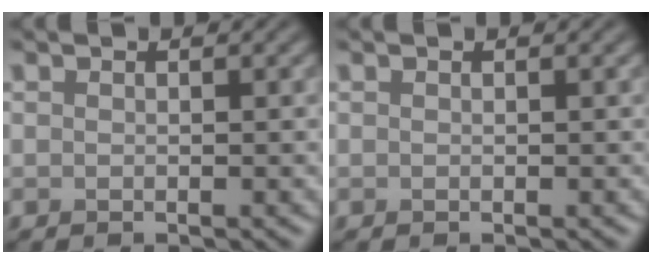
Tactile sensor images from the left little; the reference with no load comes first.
{"total": 0.0}